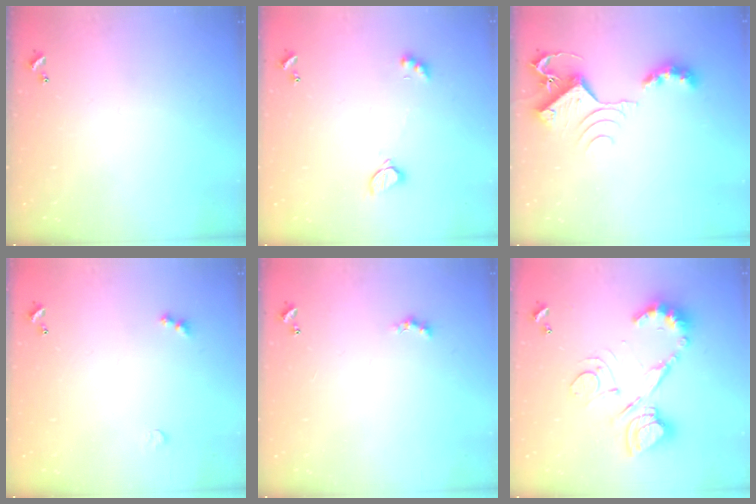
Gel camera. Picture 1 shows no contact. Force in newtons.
{"total": 2.1, "press": 2.1, "slide": 0.5}
{"total": 7.8, "press": 7.7, "slide": 0.5}
{"total": 4.3, "press": 4.3, "slide": 0.6}
{"total": 0.0}
{"total": 17.2, "press": 17.1, "slide": 1.8}